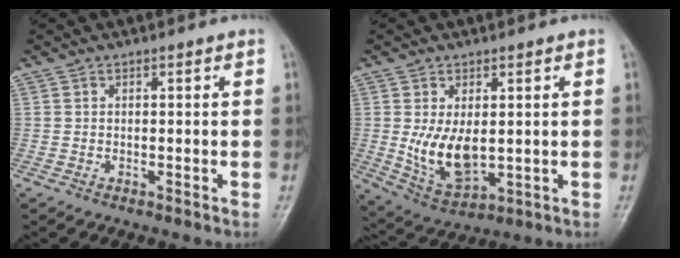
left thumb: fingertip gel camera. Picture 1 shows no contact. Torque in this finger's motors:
{"motor_torque": [0.69, 0.73, 1.31, -0.40, 0.13]}